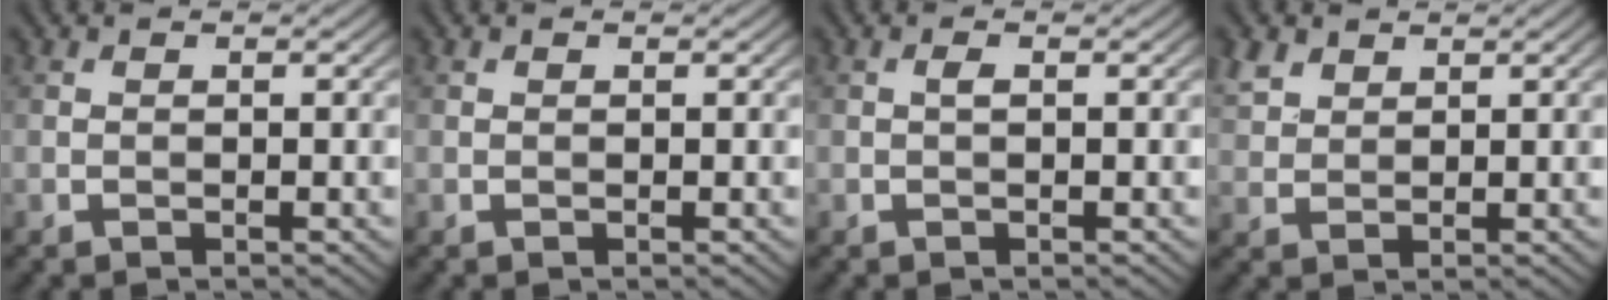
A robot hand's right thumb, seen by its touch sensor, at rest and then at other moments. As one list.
[{"total": 0.0}, {"total": 0.7, "force": [0.0, 0.1, 0.6], "torque": [-0.015, 0.002, 0.000]}, {"total": 3.3, "force": [2.3, 2.0, 1.3], "torque": [-0.039, 0.006, 0.052]}]